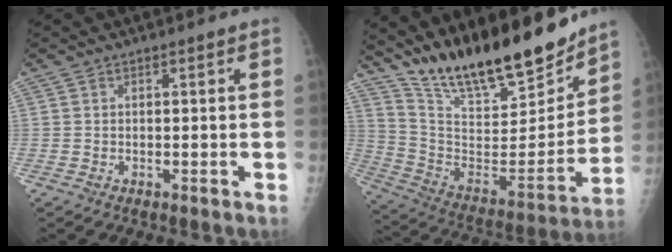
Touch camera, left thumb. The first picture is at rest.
{"total": 24.6, "force": [20.4, 6.4, 12.3], "torque": [-0.166, -0.106, 0.346]}